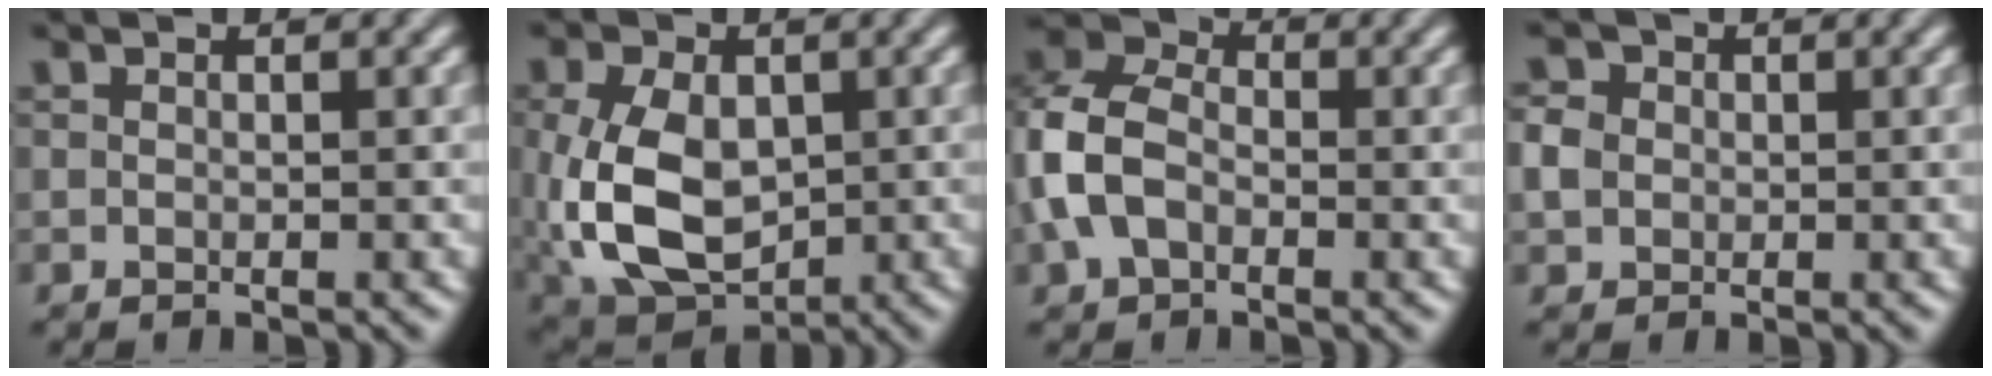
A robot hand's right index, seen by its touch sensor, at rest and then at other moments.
{"total": 10.0, "force": [-1.1, 7.6, 6.4], "torque": [-0.145, -0.038, 0.004]}
{"total": 7.9, "force": [0.5, 6.4, 4.4], "torque": [-0.094, 0.010, -0.005]}
{"total": 1.5, "force": [0.3, 1.3, 0.7], "torque": [-0.015, 0.001, 0.009]}